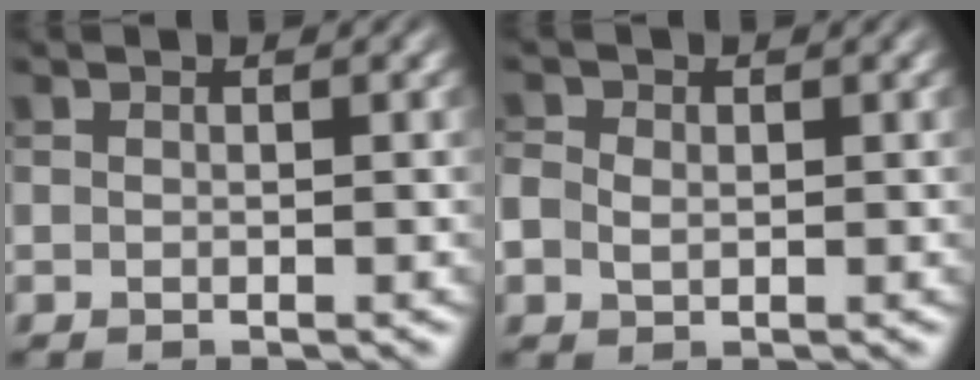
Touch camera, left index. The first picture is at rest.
{"total": 2.9, "force": [0.1, 2.3, 1.6], "torque": [-0.040, 0.003, -0.001]}